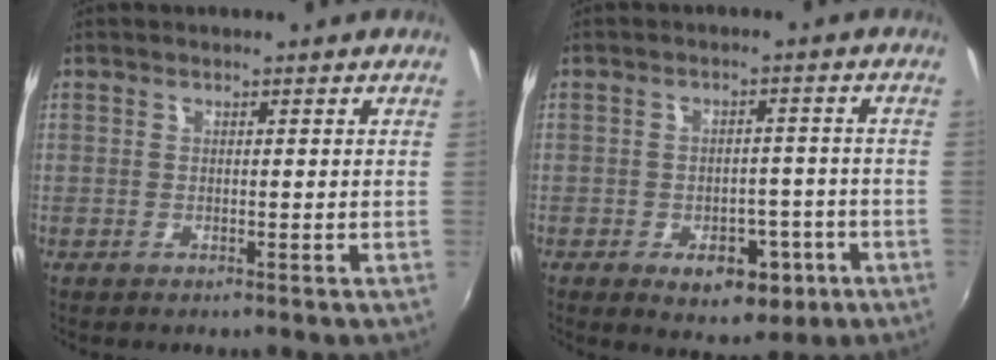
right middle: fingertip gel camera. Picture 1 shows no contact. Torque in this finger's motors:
{"motor_torque": [0.94, -1.20, 0.15, 0.04]}